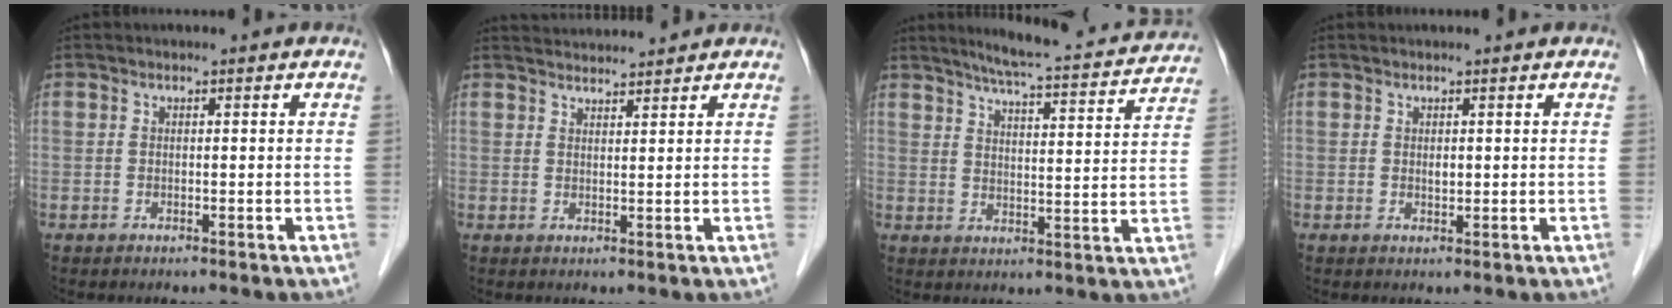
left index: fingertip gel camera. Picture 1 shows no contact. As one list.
[{"total": 4.8, "force": [4.8, 0.0, 0.6], "torque": [-0.014, 0.024, 0.074]}, {"total": 16.9, "force": [15.5, 1.4, 6.5], "torque": [-0.095, -0.014, 0.195]}, {"total": 0.7, "force": [0.1, 0.4, 0.6], "torque": [-0.008, -0.006, 0.002]}]